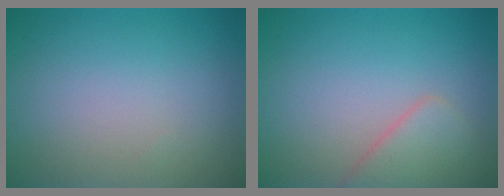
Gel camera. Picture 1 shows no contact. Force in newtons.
{"total": 2.9, "press": 2.9, "slide": 0.1}